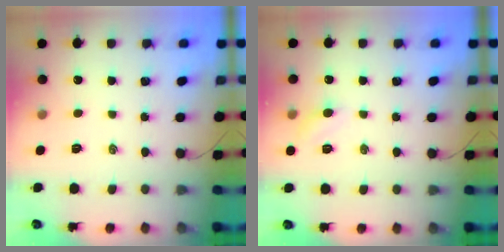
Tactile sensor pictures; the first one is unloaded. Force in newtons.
{"total": 4.5, "press": 4.3, "slide": 1.2}